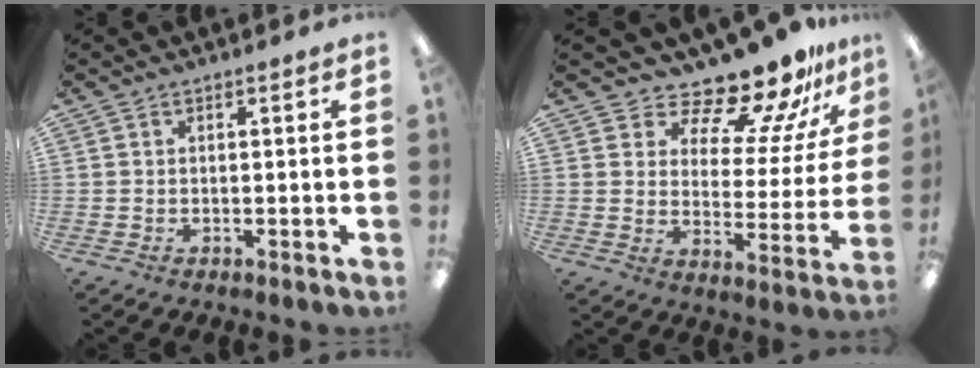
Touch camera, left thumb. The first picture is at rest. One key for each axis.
{"total": 13.5, "fx": 12.1, "fy": 3.4, "fz": 5.0, "tx": -0.085, "ty": -0.107, "tz": 0.205}